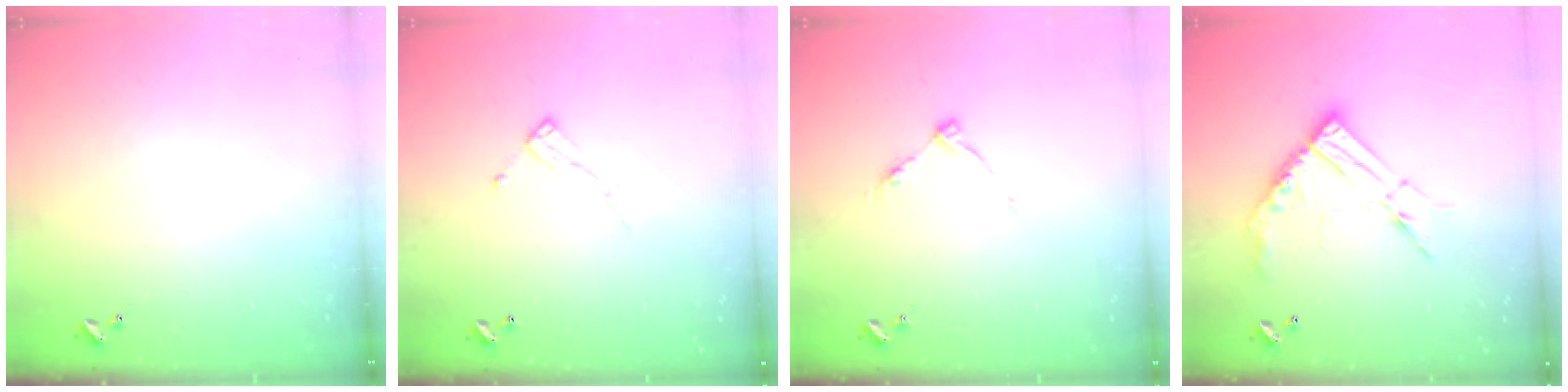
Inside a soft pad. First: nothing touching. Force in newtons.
{"total": 6.9, "press": 6.9, "slide": 0.4}
{"total": 6.0, "press": 6.0, "slide": 0.7}
{"total": 15.8, "press": 15.7, "slide": 1.4}